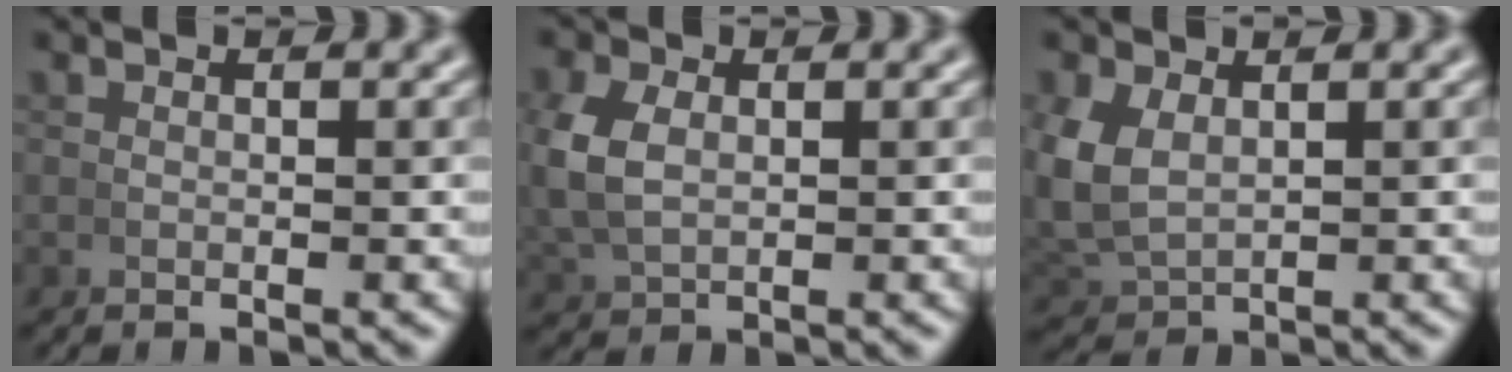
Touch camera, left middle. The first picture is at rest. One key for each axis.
{"total": 3.5, "fx": 0.5, "fy": 2.6, "fz": 2.3, "tx": -0.072, "ty": -0.008, "tz": 0.023}
{"total": 3.8, "fx": 0.7, "fy": 3.0, "fz": 2.3, "tx": -0.082, "ty": -0.015, "tz": 0.031}